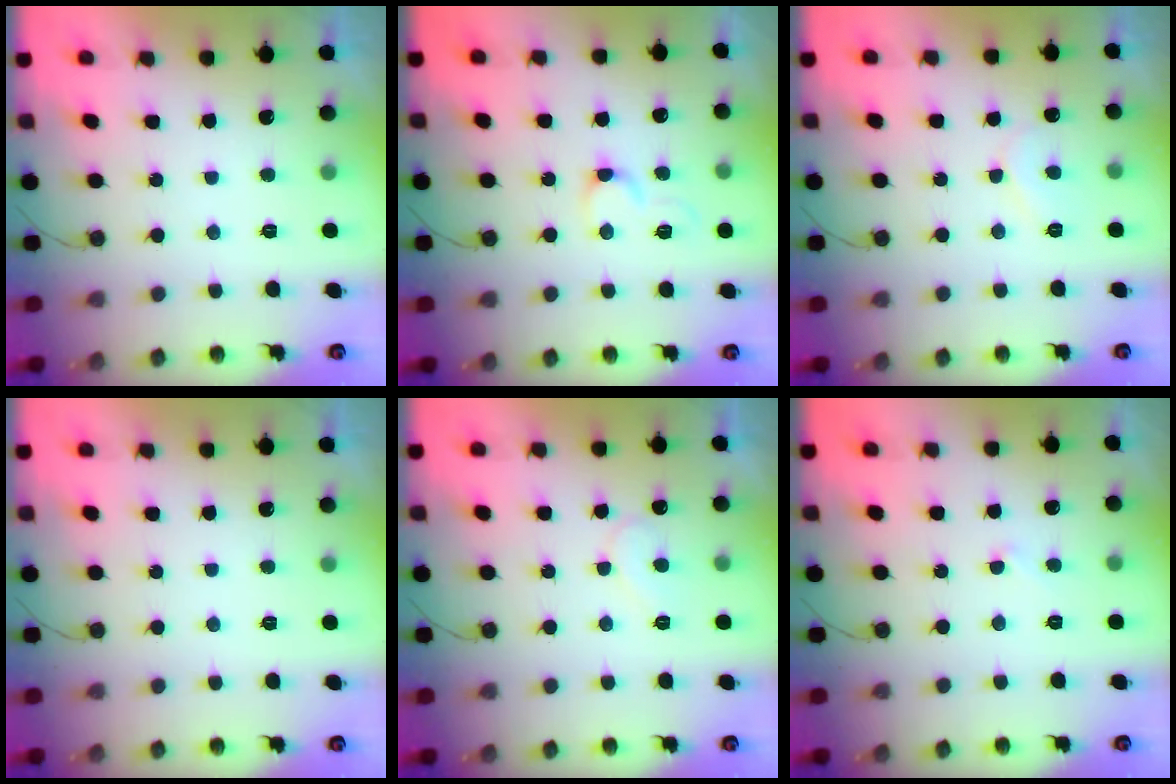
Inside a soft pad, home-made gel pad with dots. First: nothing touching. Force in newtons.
{"total": 5.2, "press": 5.2, "slide": 0.3}
{"total": 6.4, "press": 6.4, "slide": 0.5}
{"total": 0.0}
{"total": 7.2, "press": 7.2, "slide": 0.6}
{"total": 3.5, "press": 3.5, "slide": 0.2}